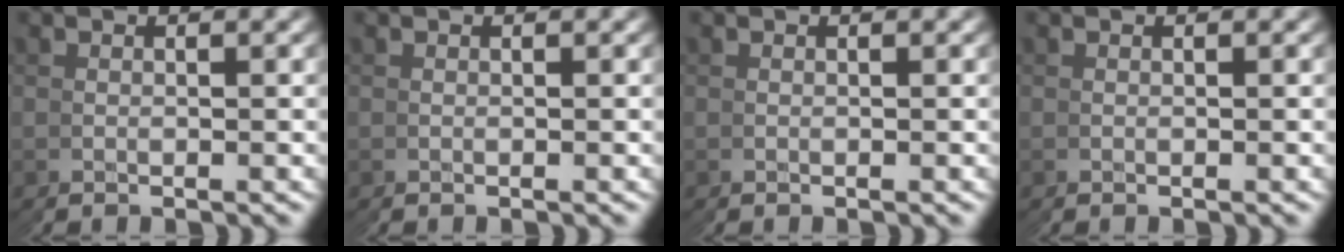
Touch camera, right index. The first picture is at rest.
{"total": 0.0}
{"total": 0.0}
{"total": 0.0}